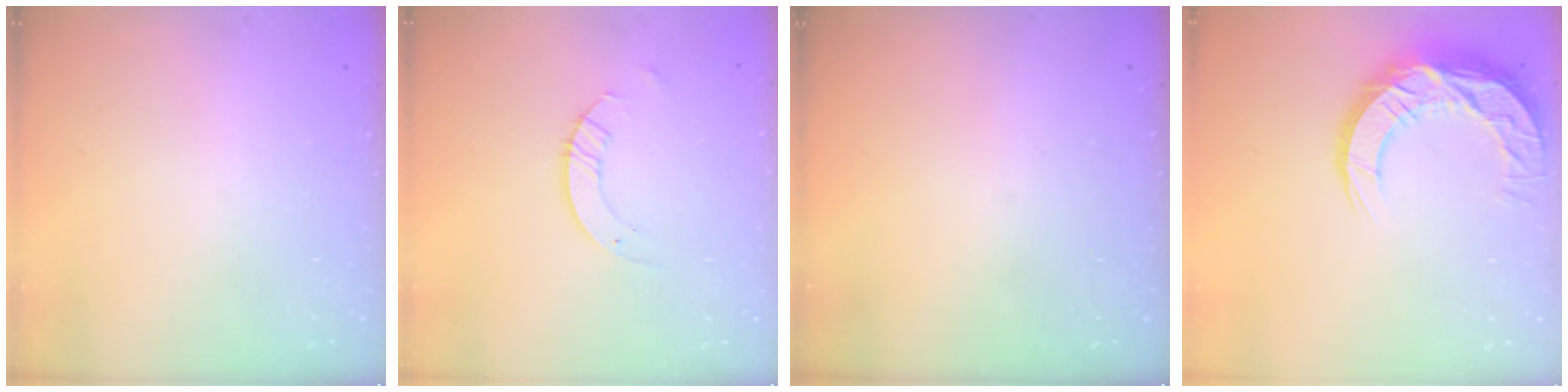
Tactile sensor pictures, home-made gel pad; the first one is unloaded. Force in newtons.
{"total": 4.0, "press": 4.0, "slide": 0.2}
{"total": 0.0}
{"total": 15.4, "press": 15.3, "slide": 1.0}